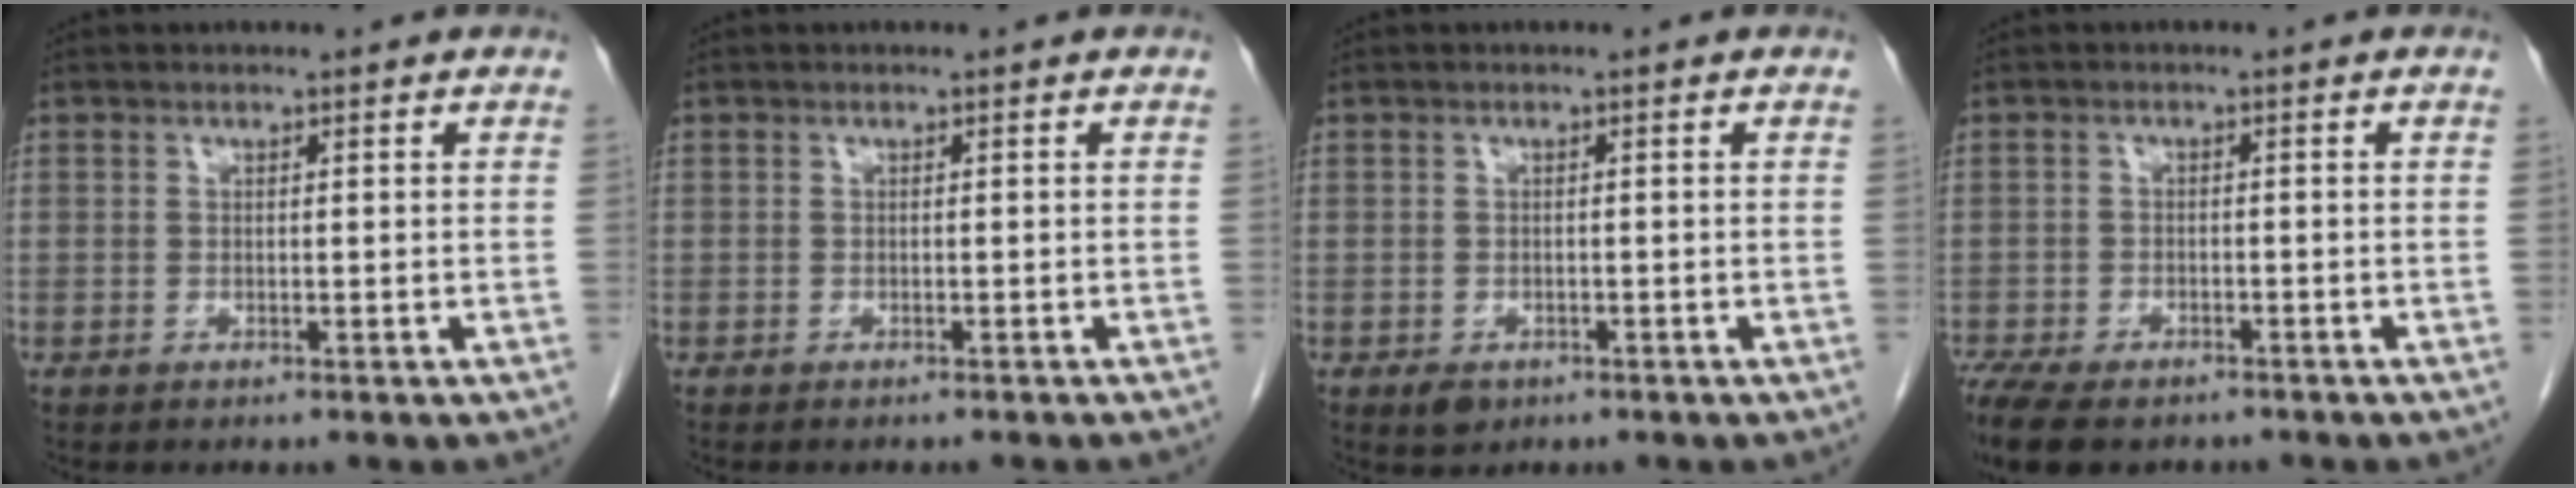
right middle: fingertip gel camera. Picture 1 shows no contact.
{"total": 3.5, "force": [-3.2, 0.5, 1.2], "torque": [-0.021, -0.007, -0.037]}
{"total": 1.9, "force": [-1.1, 1.3, 0.9], "torque": [-0.015, 0.000, -0.008]}
{"total": 11.6, "force": [-8.6, 5.0, 6.0], "torque": [-0.134, -0.010, -0.127]}